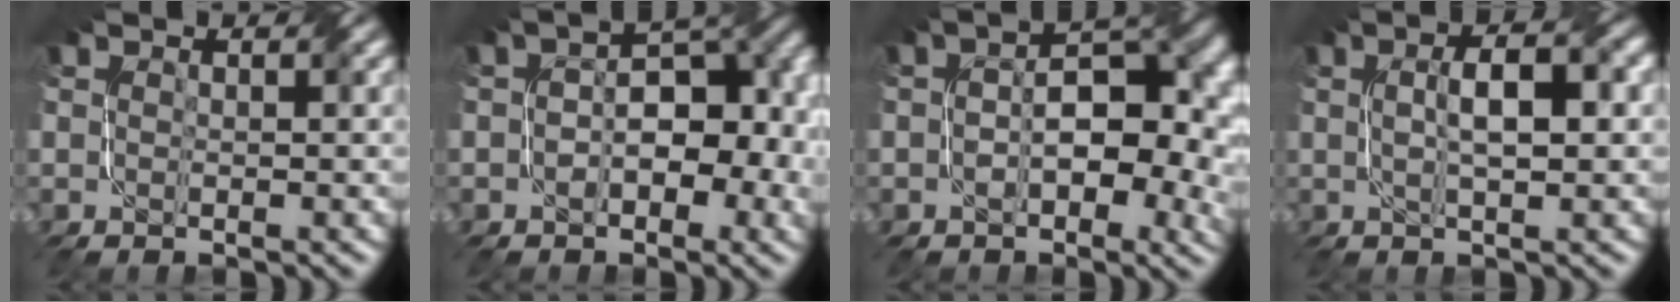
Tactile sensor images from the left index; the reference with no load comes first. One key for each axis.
{"total": 7.5, "fx": -1.1, "fy": 4.1, "fz": 6.2, "tx": -0.078, "ty": 0.016, "tz": -0.024}
{"total": 8.2, "fx": -0.7, "fy": 4.4, "fz": 6.9, "tx": -0.093, "ty": 0.009, "tz": -0.015}
{"total": 4.0, "fx": 0.6, "fy": 0.5, "fz": 3.9, "tx": -0.063, "ty": 0.013, "tz": 0.010}